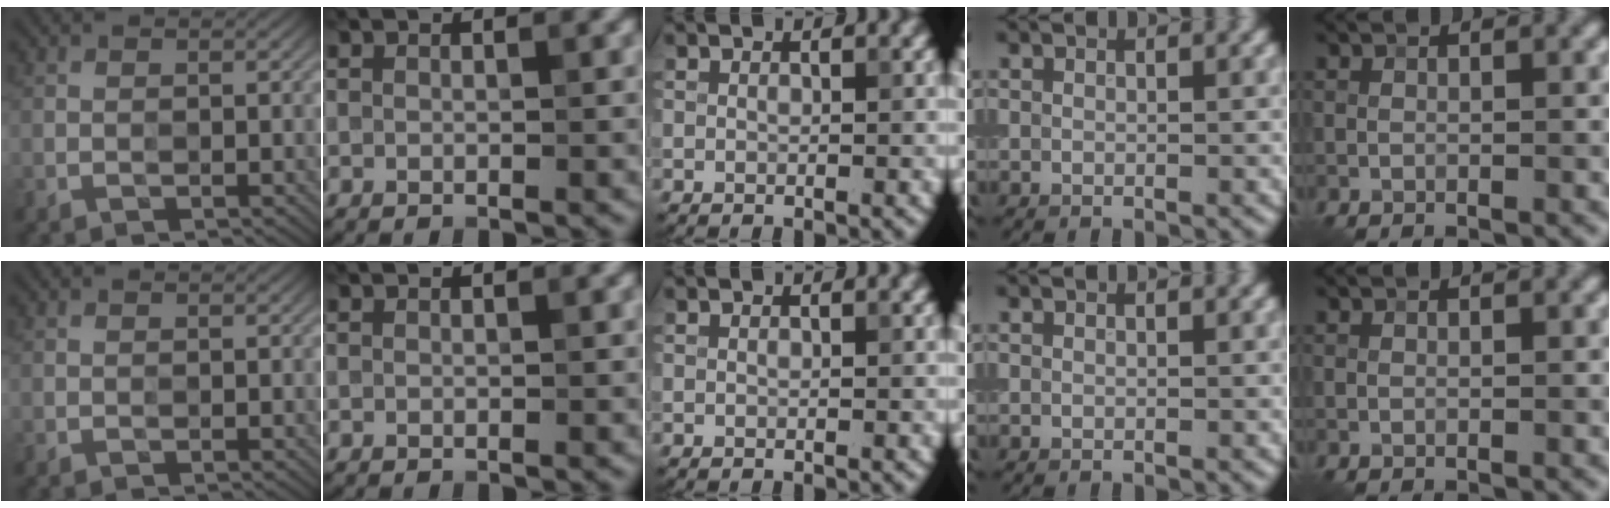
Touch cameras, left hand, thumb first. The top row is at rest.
{}